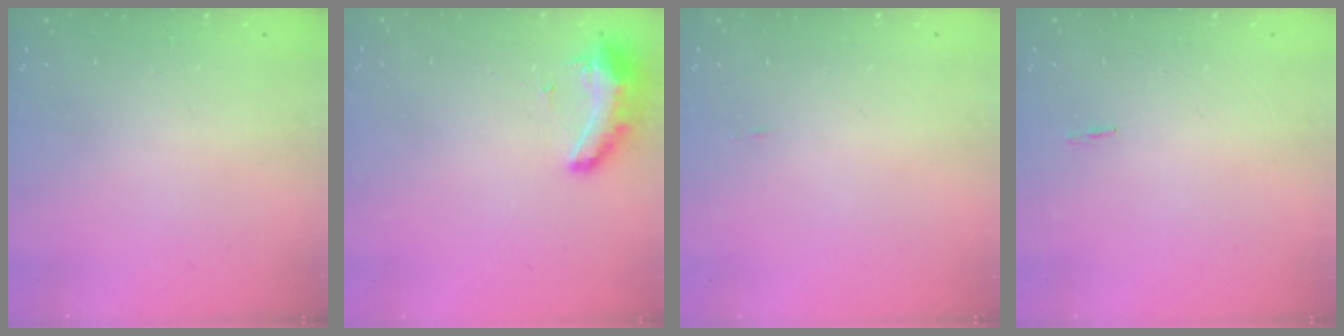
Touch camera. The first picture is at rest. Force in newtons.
{"total": 19.6, "press": 11.8, "slide": 15.6}
{"total": 16.9, "press": 3.1, "slide": 16.6}
{"total": 17.2, "press": 3.7, "slide": 16.8}